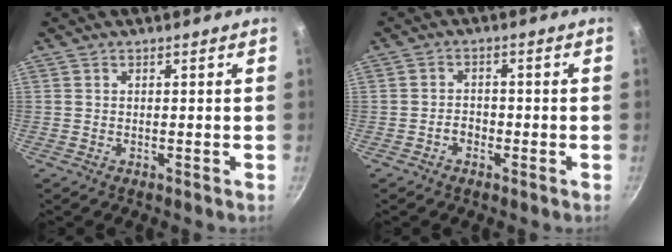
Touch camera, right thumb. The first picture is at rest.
{"total": 2.2, "force": [-1.2, 1.5, 1.1], "torque": [-0.006, 0.015, -0.021]}